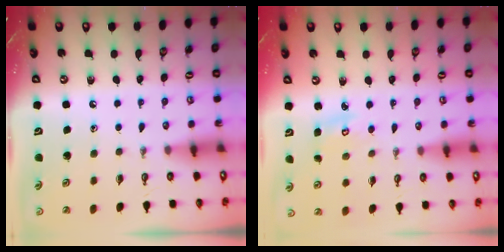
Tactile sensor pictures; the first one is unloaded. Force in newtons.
{"total": 3.5, "press": 3.5, "slide": 0.3}